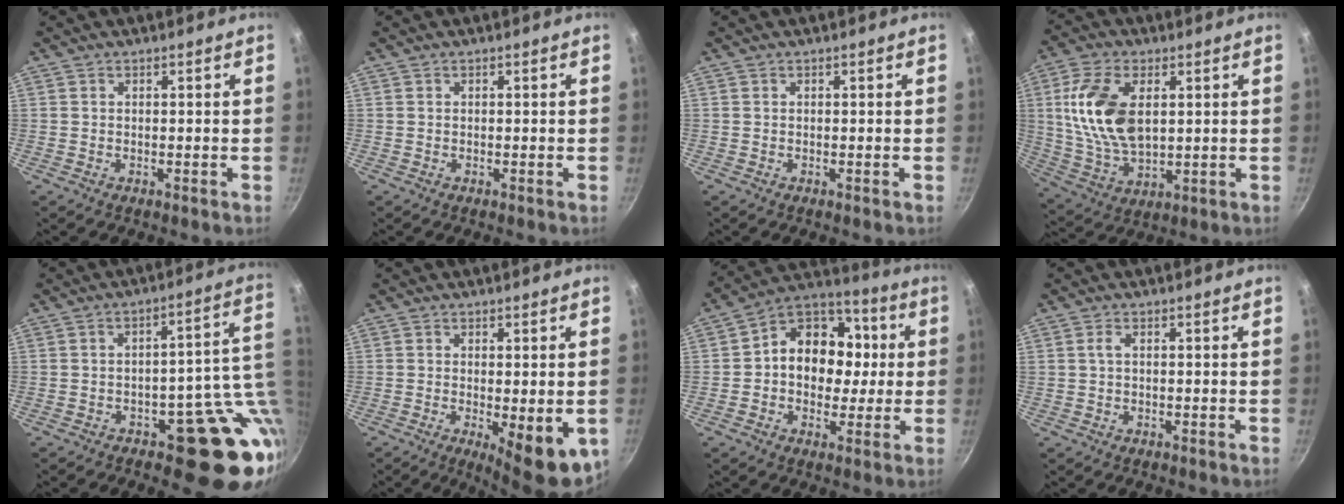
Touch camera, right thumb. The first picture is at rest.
{"total": 0.0}
{"total": 0.0}
{"total": 15.1, "force": [3.0, 8.6, 12.0], "torque": [-0.222, -0.012, 0.065]}
{"total": 14.7, "force": [-2.3, 7.7, 12.3], "torque": [-0.082, 0.025, -0.022]}
{"total": 9.9, "force": [-2.5, 3.1, 9.1], "torque": [-0.105, -0.012, -0.022]}
{"total": 15.0, "force": [0.6, 12.0, 8.9], "torque": [-0.090, 0.031, -0.010]}
{"total": 1.3, "force": [0.2, 0.5, 1.2], "torque": [-0.025, 0.003, 0.003]}